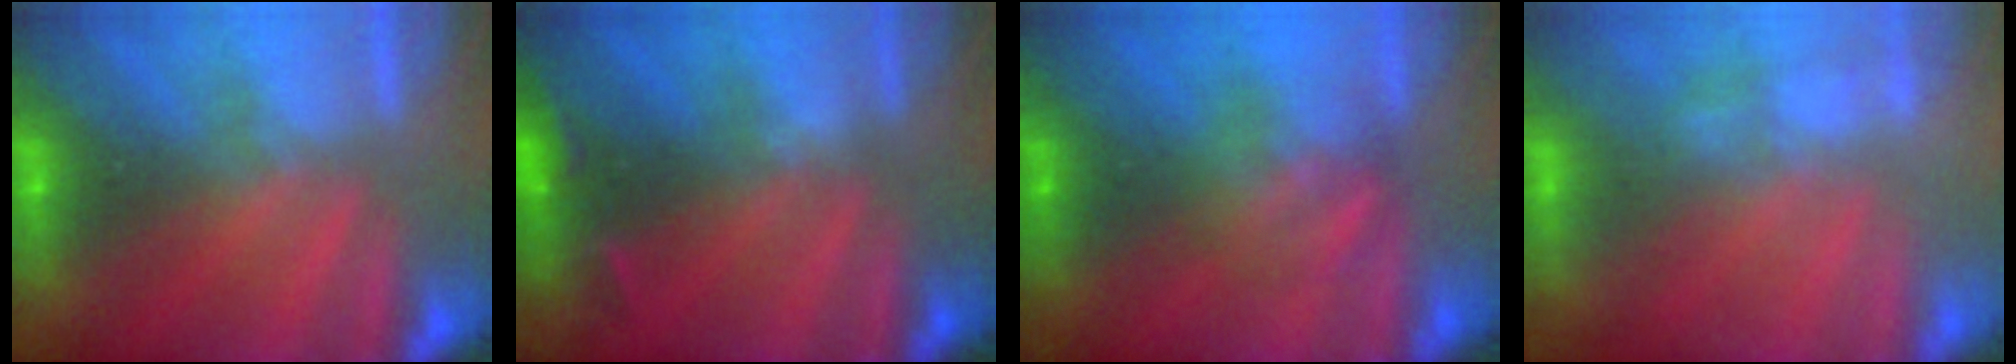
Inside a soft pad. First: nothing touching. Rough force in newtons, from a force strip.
{"total": 3.4}
{"total": 2.5}
{"total": 2.7}